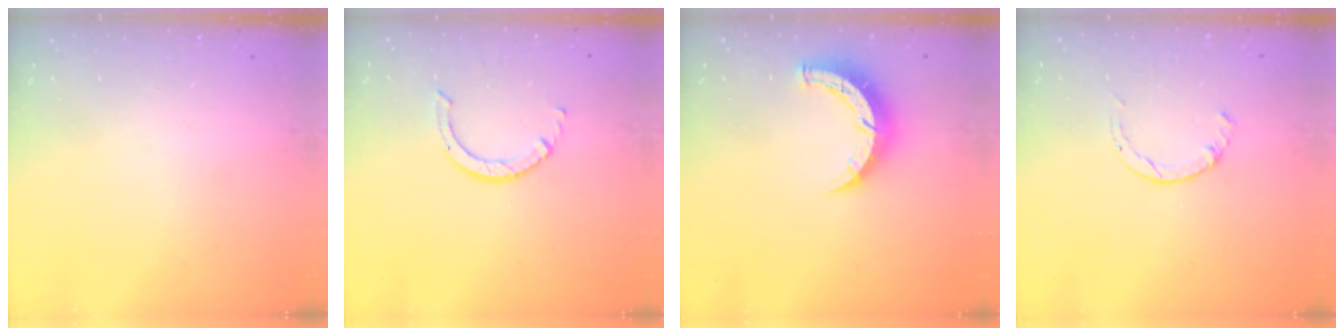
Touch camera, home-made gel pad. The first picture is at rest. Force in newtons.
{"total": 3.6, "press": 3.6, "slide": 0.6}
{"total": 9.0, "press": 9.0, "slide": 0.7}
{"total": 1.4, "press": 1.4, "slide": 0.2}